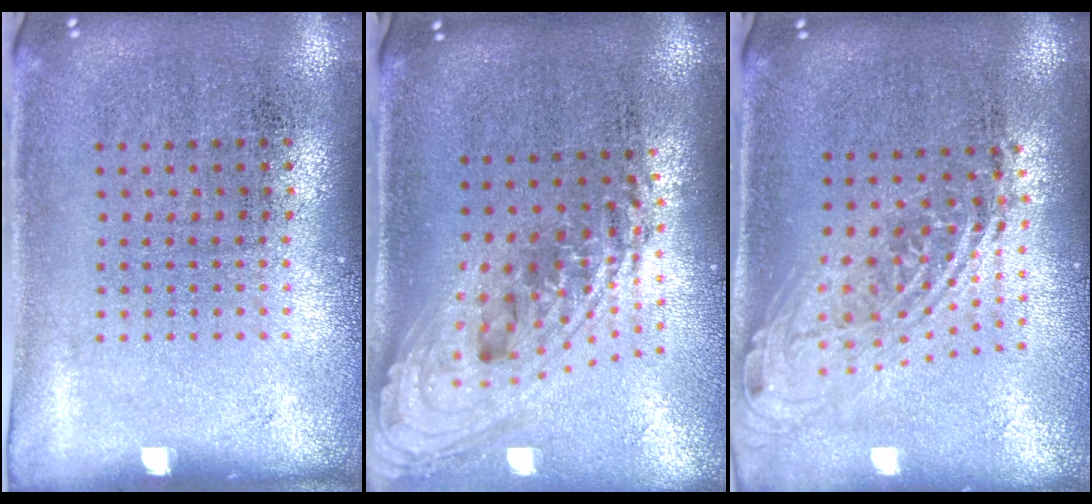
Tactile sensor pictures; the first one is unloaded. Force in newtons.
{"total": 2.3, "press": 1.6, "slide": 1.7}
{"total": 1.9, "press": 1.5, "slide": 1.3}